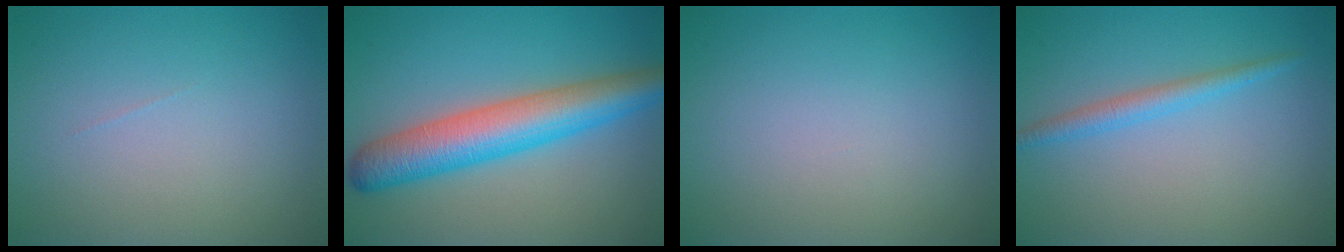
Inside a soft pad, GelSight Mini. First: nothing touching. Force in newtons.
{"total": 7.3, "press": 7.3, "slide": 0.1}
{"total": 0.0}
{"total": 2.0, "press": 2.0, "slide": 0.1}